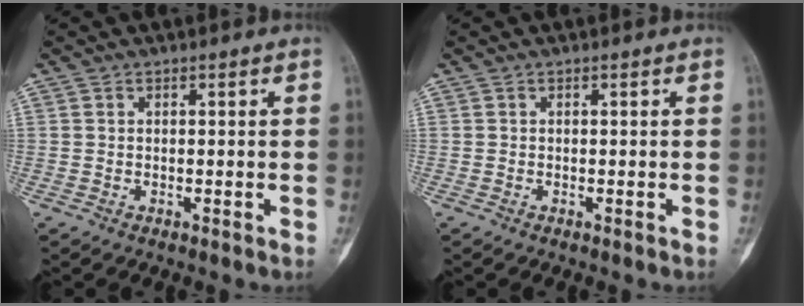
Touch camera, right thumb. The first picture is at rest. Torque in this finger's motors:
{"motor_torque": [-0.15, 0.15, 0.05, -0.03, 0.00]}